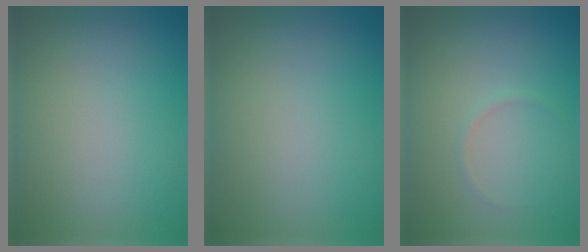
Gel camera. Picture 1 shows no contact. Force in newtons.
{"total": 0.0}
{"total": 0.5, "press": 0.5, "slide": 0.1}